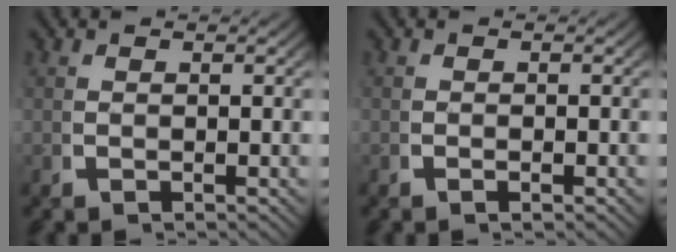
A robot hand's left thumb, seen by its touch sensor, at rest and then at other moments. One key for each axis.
{"total": 0.6, "fx": -0.3, "fy": 0.2, "fz": 0.5, "tx": -0.010, "ty": 0.001, "tz": -0.008}